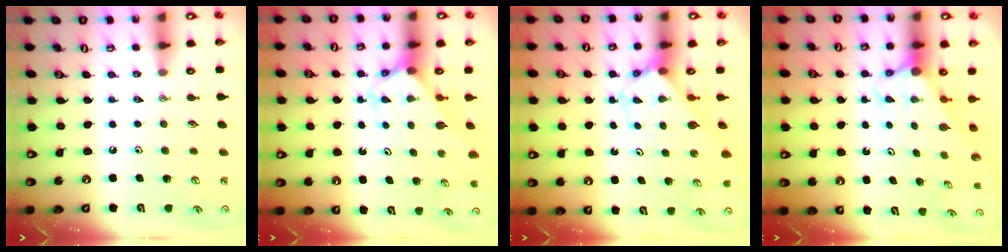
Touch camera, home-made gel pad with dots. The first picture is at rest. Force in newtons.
{"total": 2.6, "press": 2.6, "slide": 0.2}
{"total": 2.8, "press": 2.8, "slide": 0.1}
{"total": 2.7, "press": 2.7, "slide": 0.0}